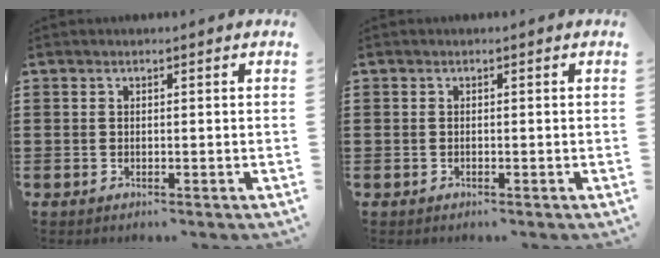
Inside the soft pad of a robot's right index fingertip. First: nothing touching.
{"total": 0.0}